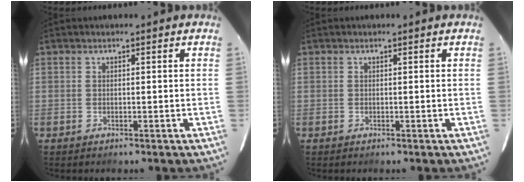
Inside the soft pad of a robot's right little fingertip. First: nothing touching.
{"total": 0.0}